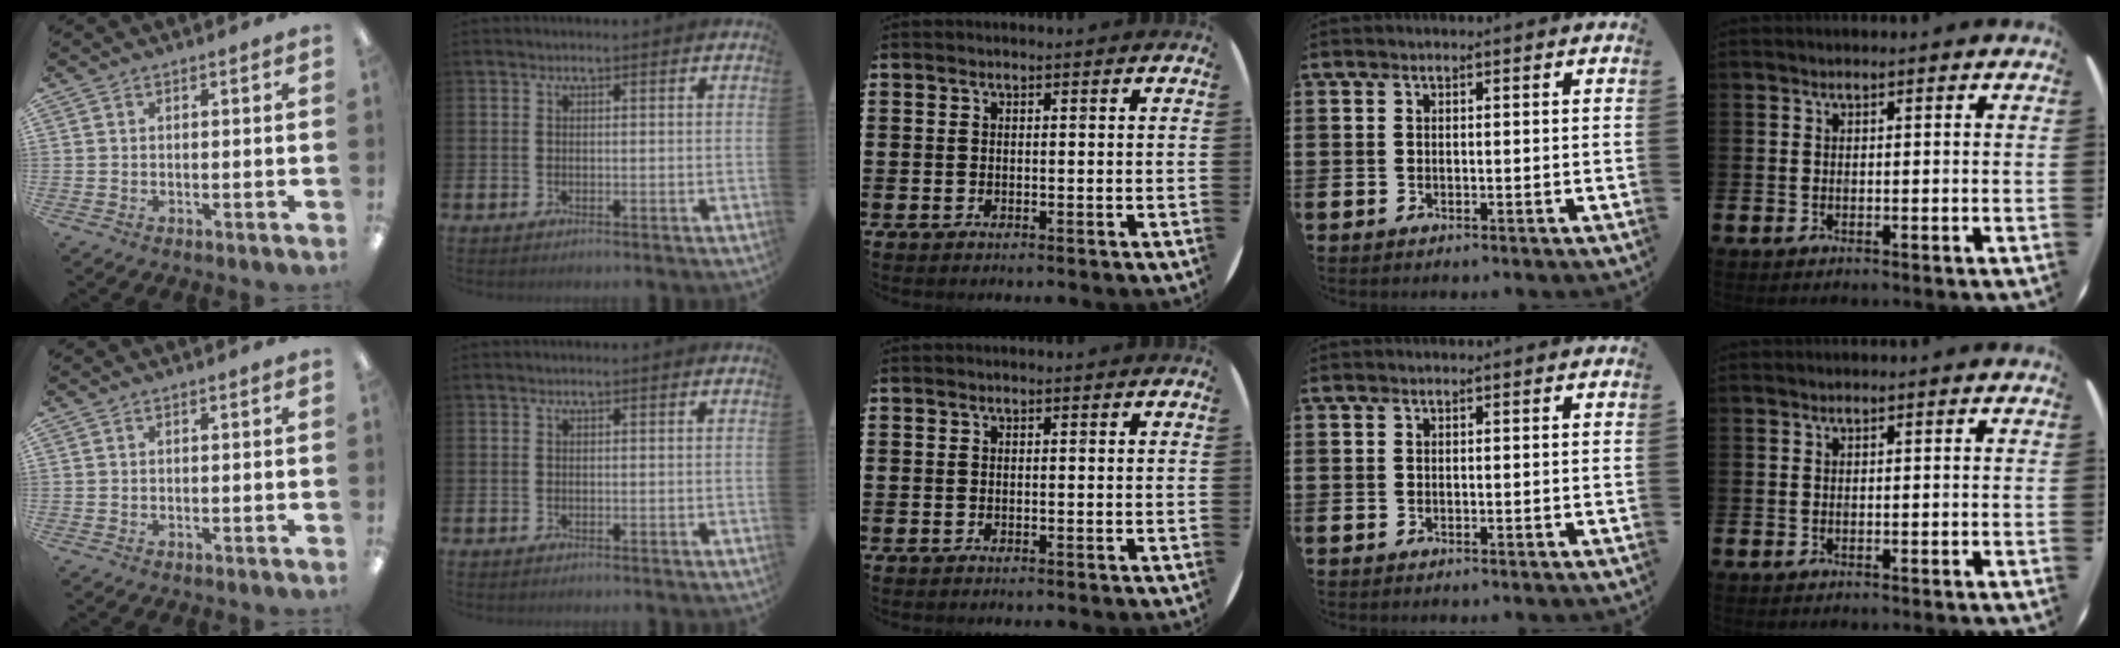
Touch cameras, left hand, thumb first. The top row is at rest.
{}